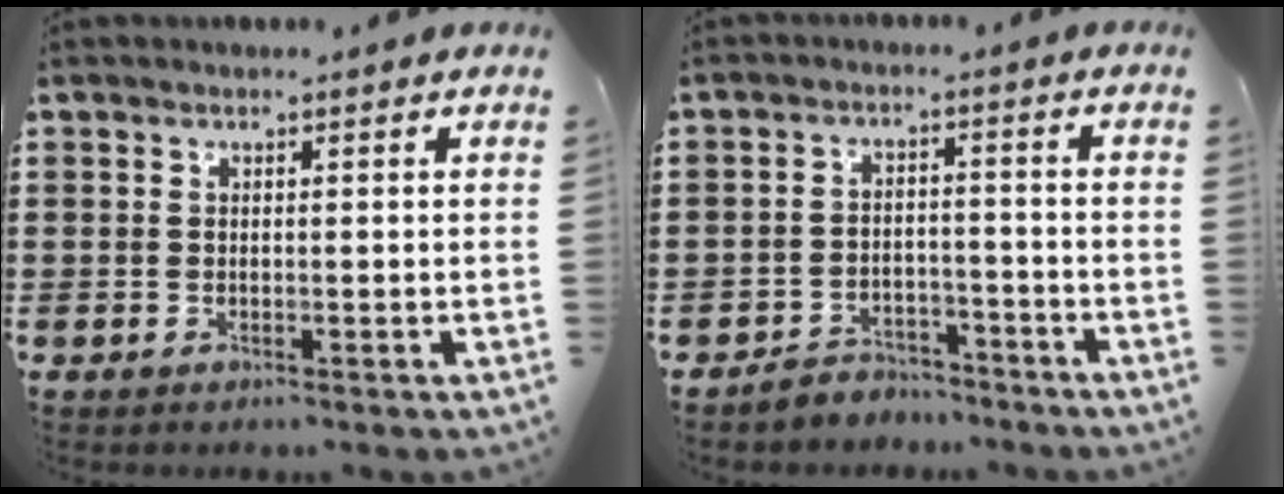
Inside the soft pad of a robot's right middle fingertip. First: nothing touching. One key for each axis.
{"total": 3.4, "fx": -3.4, "fy": 0.6, "fz": -0.2, "tx": -0.002, "ty": 0.003, "tz": -0.072}